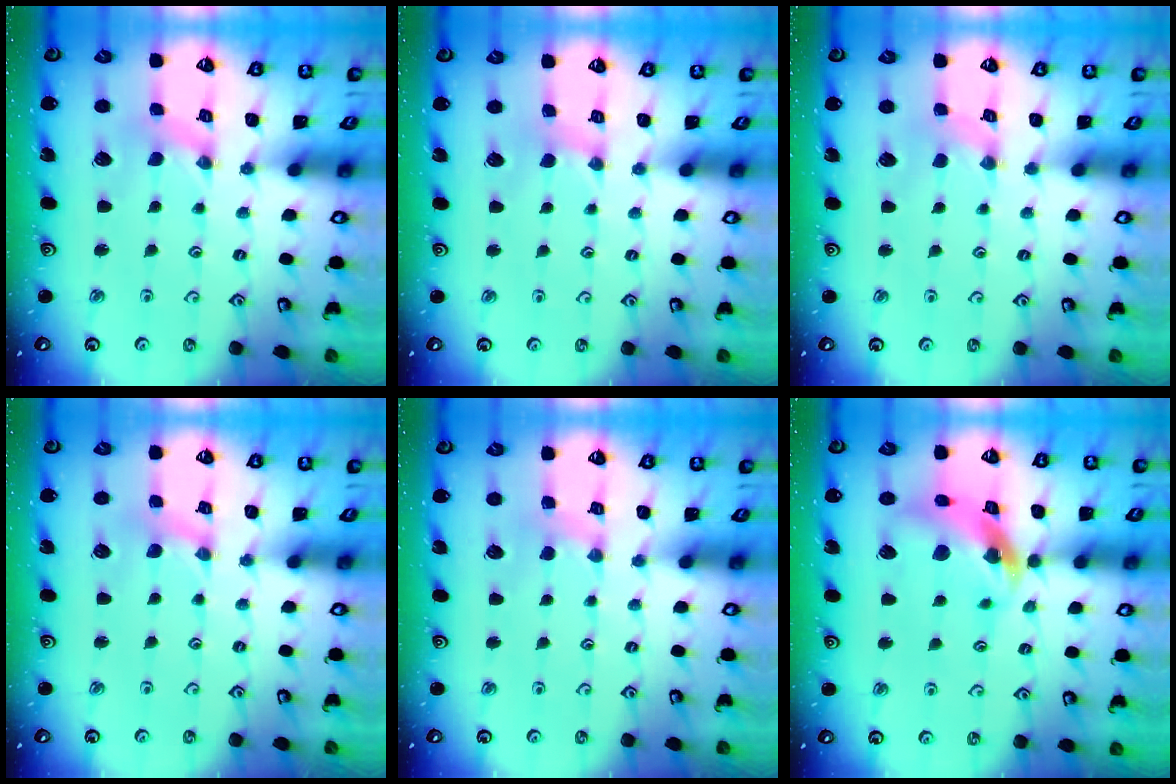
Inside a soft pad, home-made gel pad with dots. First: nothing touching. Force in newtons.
{"total": 1.7, "press": 1.7, "slide": 0.4}
{"total": 1.9, "press": 1.9, "slide": 0.3}
{"total": 0.8, "press": 0.8, "slide": 0.2}
{"total": 2.1, "press": 2.1, "slide": 0.3}
{"total": 13.2, "press": 13.1, "slide": 1.5}